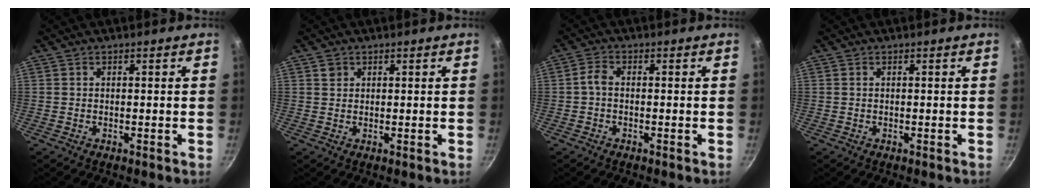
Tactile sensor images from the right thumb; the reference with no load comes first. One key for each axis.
{"total": 1.3, "fx": 0.6, "fy": 1.1, "fz": 0.4, "tx": -0.001, "ty": 0.002, "tz": 0.009}
{"total": 2.3, "fx": -0.6, "fy": 1.3, "fz": 1.8, "tx": -0.042, "ty": 0.013, "tz": -0.017}
{"total": 0.0}